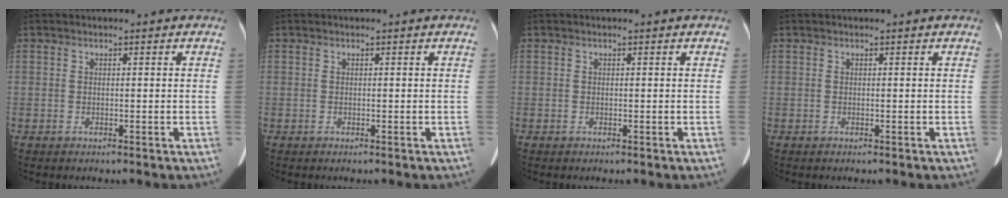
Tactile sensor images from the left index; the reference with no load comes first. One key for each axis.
{"total": 0.0}
{"total": 0.0}
{"total": 0.0}